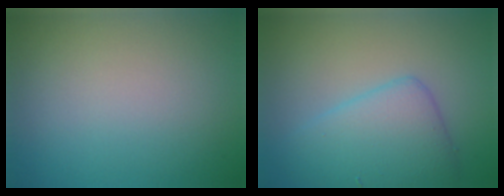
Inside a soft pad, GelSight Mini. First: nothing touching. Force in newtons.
{"total": 5.3, "press": 5.3, "slide": 0.2}